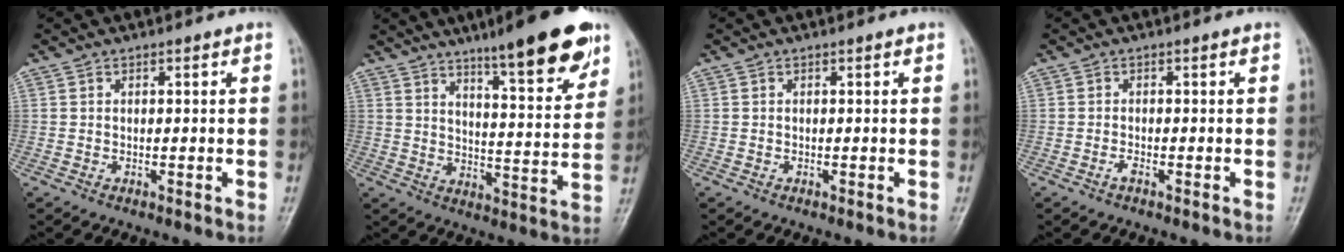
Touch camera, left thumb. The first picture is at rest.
{"total": 15.7, "force": [10.2, 3.0, 11.6], "torque": [-0.140, -0.053, 0.153]}
{"total": 0.0}
{"total": 0.9, "force": [-0.6, 0.2, 0.7], "torque": [-0.013, 0.004, -0.010]}